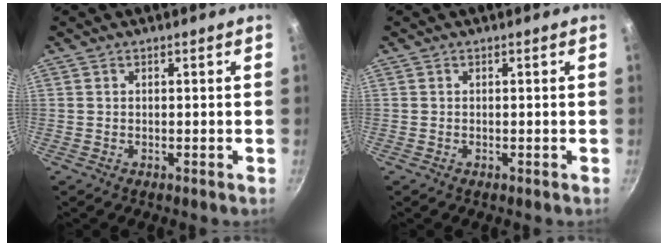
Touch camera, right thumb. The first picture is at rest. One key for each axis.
{"total": 0.0}